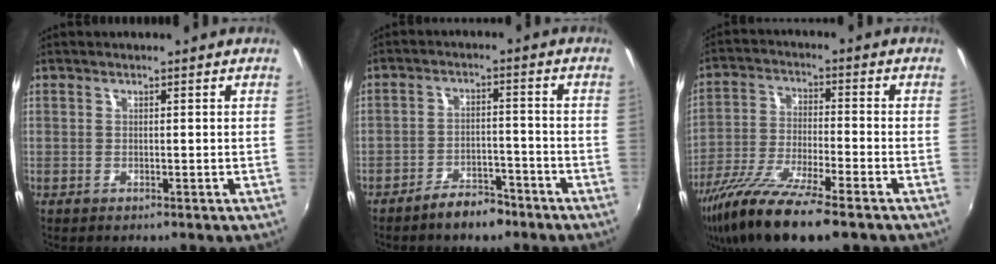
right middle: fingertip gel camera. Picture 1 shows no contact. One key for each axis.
{"total": 6.0, "fx": -4.9, "fy": 2.2, "fz": 2.7, "tx": -0.059, "ty": 0.013, "tz": -0.070}
{"total": 16.5, "fx": -11.3, "fy": 3.2, "fz": 11.5, "tx": -0.231, "ty": -0.045, "tz": -0.208}